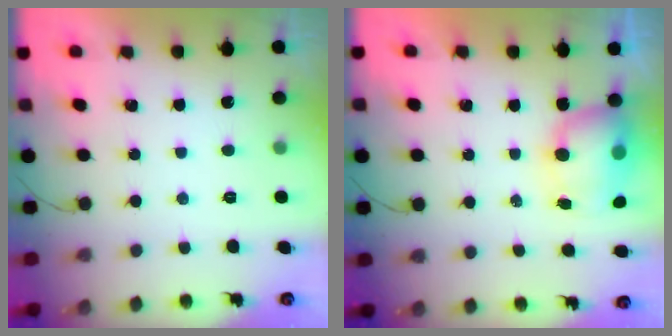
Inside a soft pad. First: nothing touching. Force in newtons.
{"total": 8.1, "press": 8.0, "slide": 1.7}